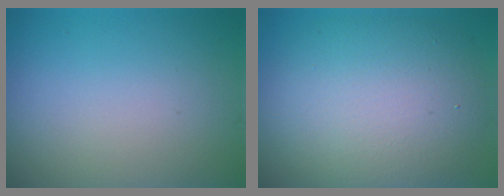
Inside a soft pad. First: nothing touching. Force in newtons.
{"total": 10.3, "press": 10.3, "slide": 0.4}